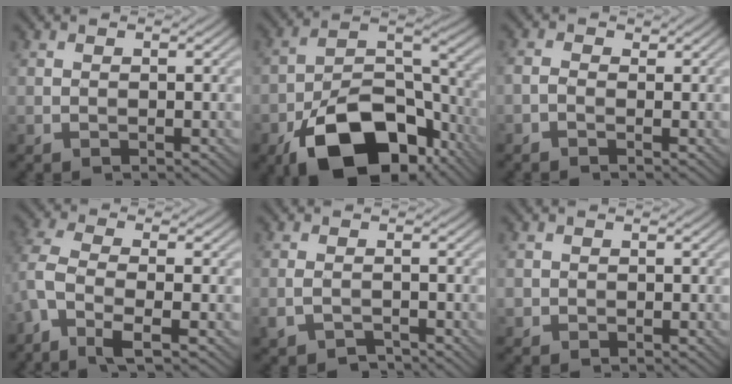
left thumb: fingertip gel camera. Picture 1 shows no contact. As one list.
[{"total": 16.6, "force": [-9.5, 8.7, 10.4], "torque": [-0.182, -0.024, -0.172]}, {"total": 1.2, "force": [-0.7, 0.6, 0.8], "torque": [-0.024, 0.003, -0.019]}, {"total": 5.8, "force": [-3.0, 1.7, 4.7], "torque": [-0.110, 0.002, -0.073]}, {"total": 2.7, "force": [-1.8, 1.2, 1.6], "torque": [-0.041, -0.005, -0.035]}, {"total": 0.9, "force": [-0.1, 0.9, 0.1], "torque": [0.000, -0.005, -0.005]}]